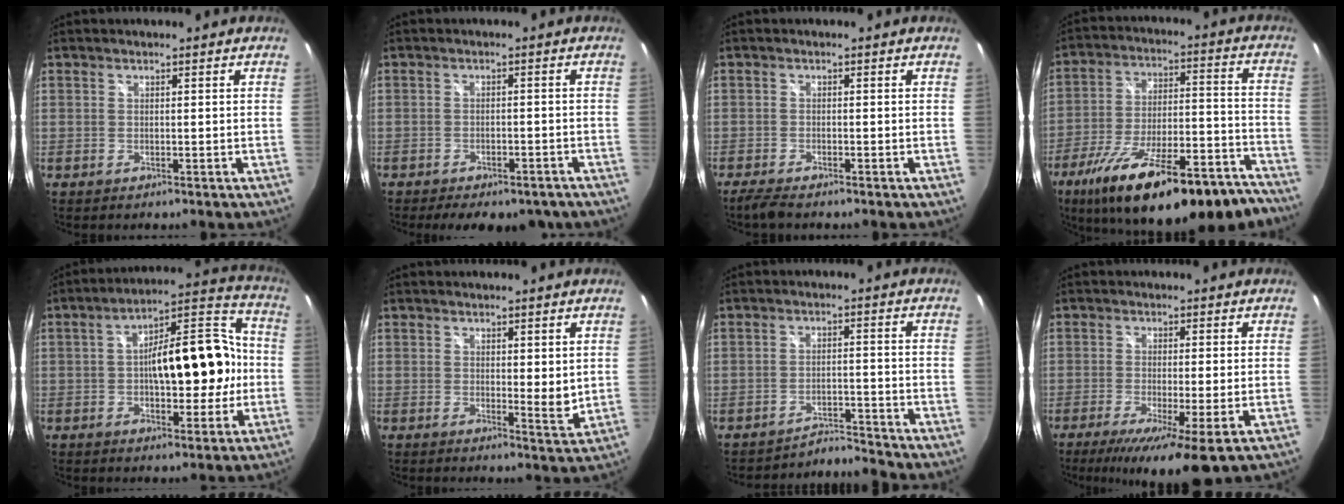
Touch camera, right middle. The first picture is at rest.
{"total": 10.7, "force": [-8.2, 4.3, 5.3], "torque": [-0.105, -0.015, -0.100]}
{"total": 3.2, "force": [-2.7, 0.3, 1.7], "torque": [-0.044, -0.009, -0.049]}
{"total": 28.3, "force": [-21.3, 8.3, 16.7], "torque": [-0.265, -0.018, -0.298]}
{"total": 15.6, "force": [-0.8, 6.8, 14.0], "torque": [-0.219, 0.035, -0.012]}
{"total": 3.9, "force": [2.3, 1.0, 3.0], "torque": [-0.040, -0.002, 0.035]}
{"total": 3.8, "force": [-3.4, -1.1, -1.4], "torque": [0.012, 0.014, -0.059]}
{"total": 8.5, "force": [-3.7, 0.4, 7.6], "torque": [-0.150, -0.028, -0.061]}